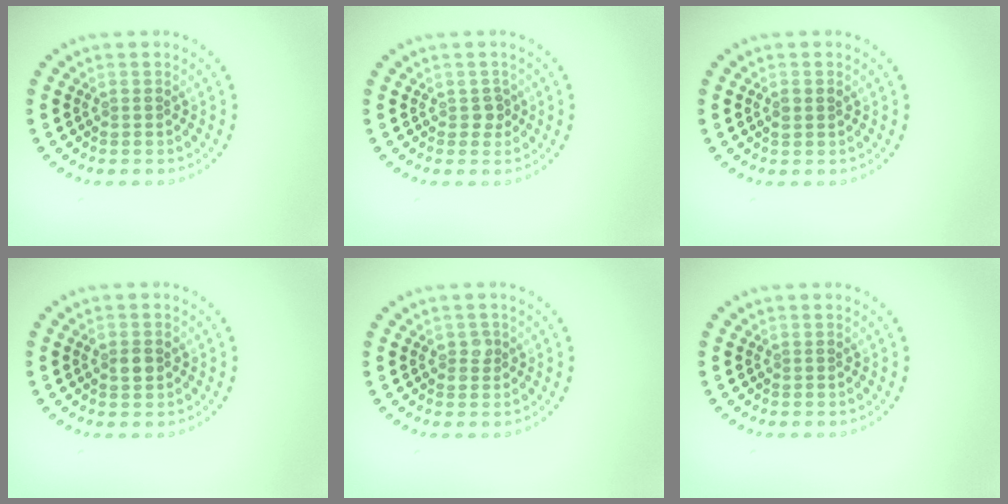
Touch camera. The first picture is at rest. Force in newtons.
{"total": 1.1, "press": 1.0, "slide": 0.4}
{"total": 1.1, "press": 1.1, "slide": 0.2}
{"total": 1.9, "press": 1.9, "slide": 0.1}
{"total": 1.1, "press": 1.1, "slide": 0.3}
{"total": 0.0}